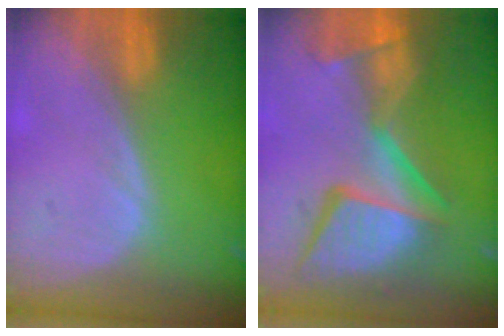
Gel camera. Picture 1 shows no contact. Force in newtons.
{"total": 13.8, "press": 11.1, "slide": 8.1}